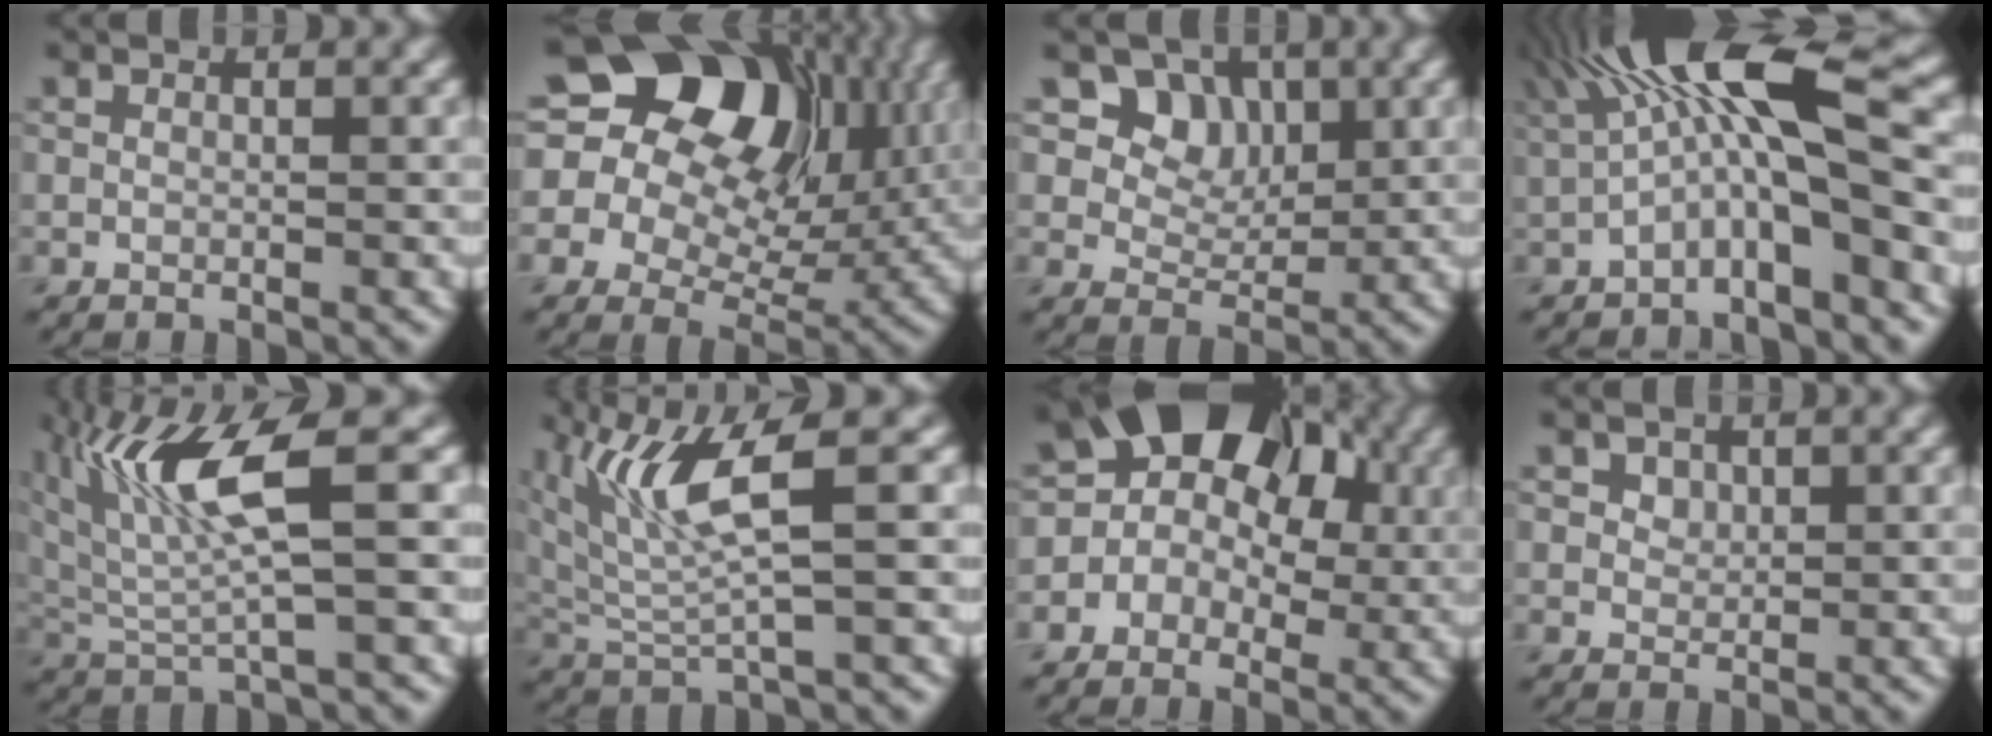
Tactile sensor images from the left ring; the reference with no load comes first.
{"total": 19.4, "force": [7.2, 14.2, 11.1], "torque": [-0.205, 0.059, 0.121]}
{"total": 7.6, "force": [3.7, 5.9, 3.0], "torque": [-0.056, -0.014, 0.074]}
{"total": 9.8, "force": [1.2, 3.0, 9.3], "torque": [-0.163, 0.018, 0.011]}
{"total": 7.5, "force": [2.5, 1.6, 6.9], "torque": [-0.147, 0.000, 0.051]}
{"total": 6.3, "force": [2.2, 1.4, 5.7], "torque": [-0.132, -0.005, 0.049]}
{"total": 13.1, "force": [3.9, 10.3, 7.0], "torque": [-0.096, 0.063, 0.018]}
{"total": 1.7, "force": [1.0, 1.2, 0.7], "torque": [-0.015, -0.007, 0.024]}